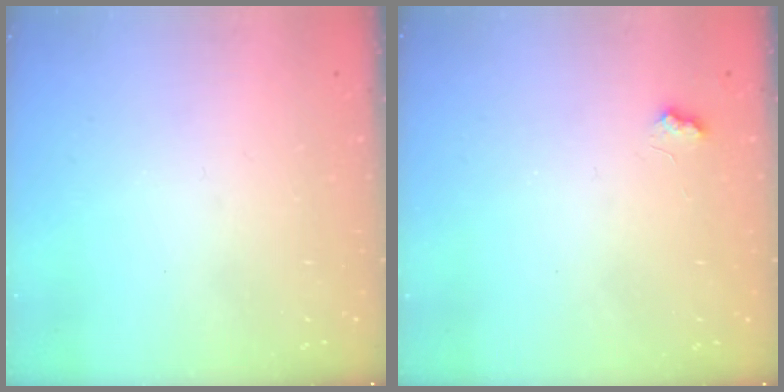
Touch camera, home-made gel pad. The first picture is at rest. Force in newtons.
{"total": 3.4, "press": 3.4, "slide": 0.4}